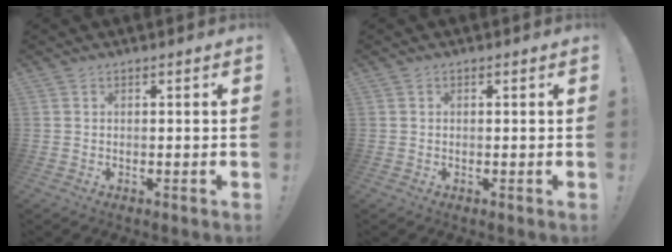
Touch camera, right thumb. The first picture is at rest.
{"total": 0.0}